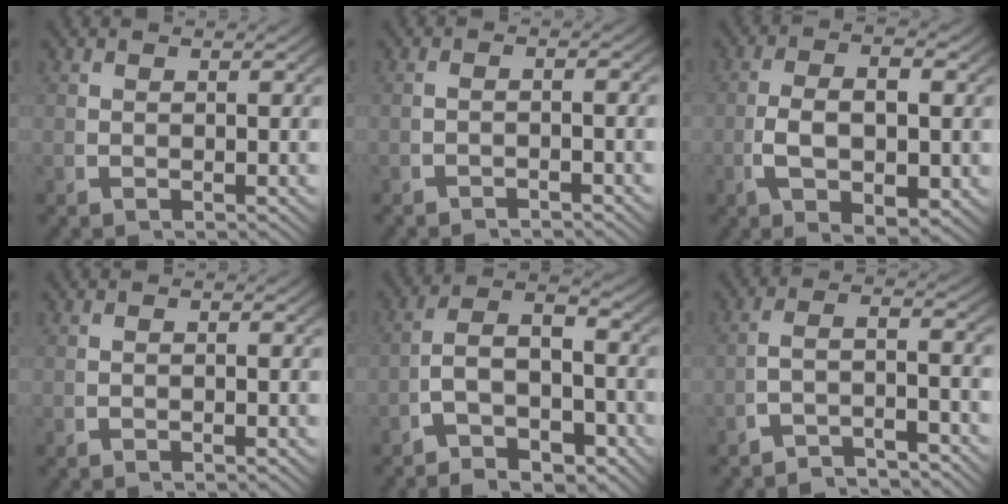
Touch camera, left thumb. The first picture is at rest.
{"total": 1.6, "force": [-1.5, 0.0, 0.3], "torque": [-0.008, -0.003, -0.025]}
{"total": 6.0, "force": [-0.5, 3.1, 5.1], "torque": [-0.098, -0.016, 0.003]}
{"total": 0.5, "force": [-0.5, 0.0, 0.1], "torque": [-0.001, 0.001, -0.011]}
{"total": 7.9, "force": [-2.8, 5.0, 5.4], "torque": [-0.095, -0.027, -0.042]}
{"total": 4.4, "force": [-2.7, 1.6, 3.0], "torque": [-0.053, -0.014, -0.040]}